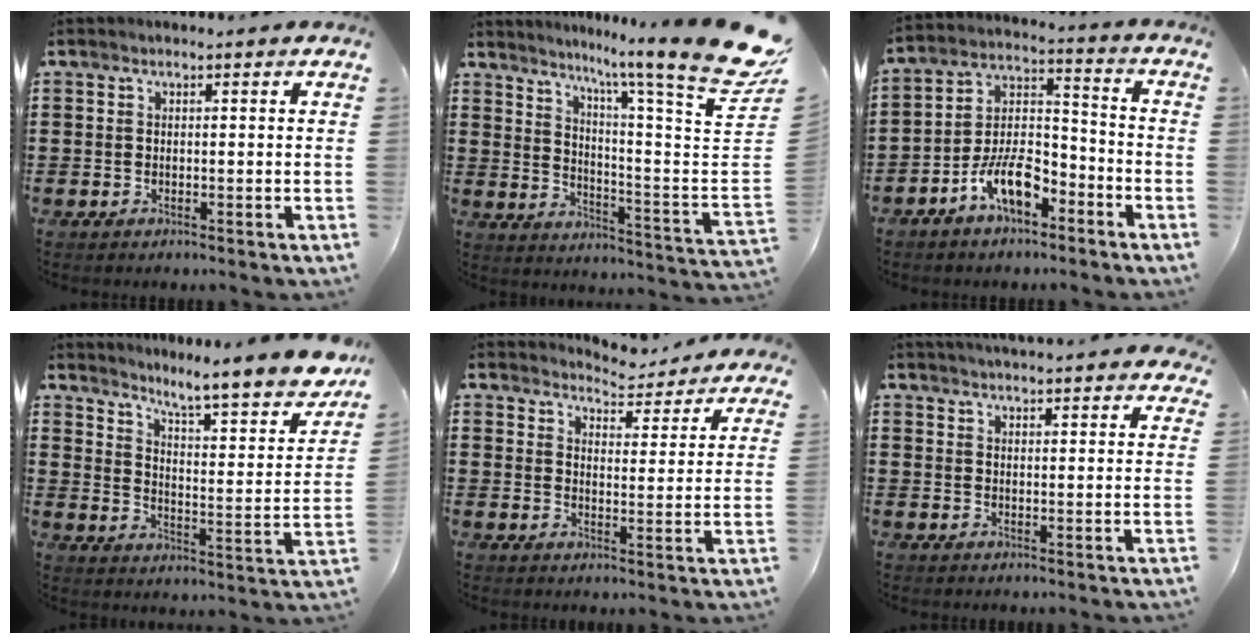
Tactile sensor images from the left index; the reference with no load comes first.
{"total": 12.2, "force": [9.6, -1.4, 7.5], "torque": [-0.142, -0.092, 0.144]}
{"total": 9.2, "force": [-6.0, 4.0, 5.7], "torque": [-0.125, 0.012, -0.117]}
{"total": 7.1, "force": [6.0, 0.0, 3.9], "torque": [-0.078, -0.056, 0.087]}
{"total": 4.6, "force": [4.6, 0.1, 0.3], "torque": [-0.016, -0.041, 0.074]}
{"total": 3.5, "force": [3.5, -0.1, 0.2], "torque": [-0.014, -0.016, 0.063]}